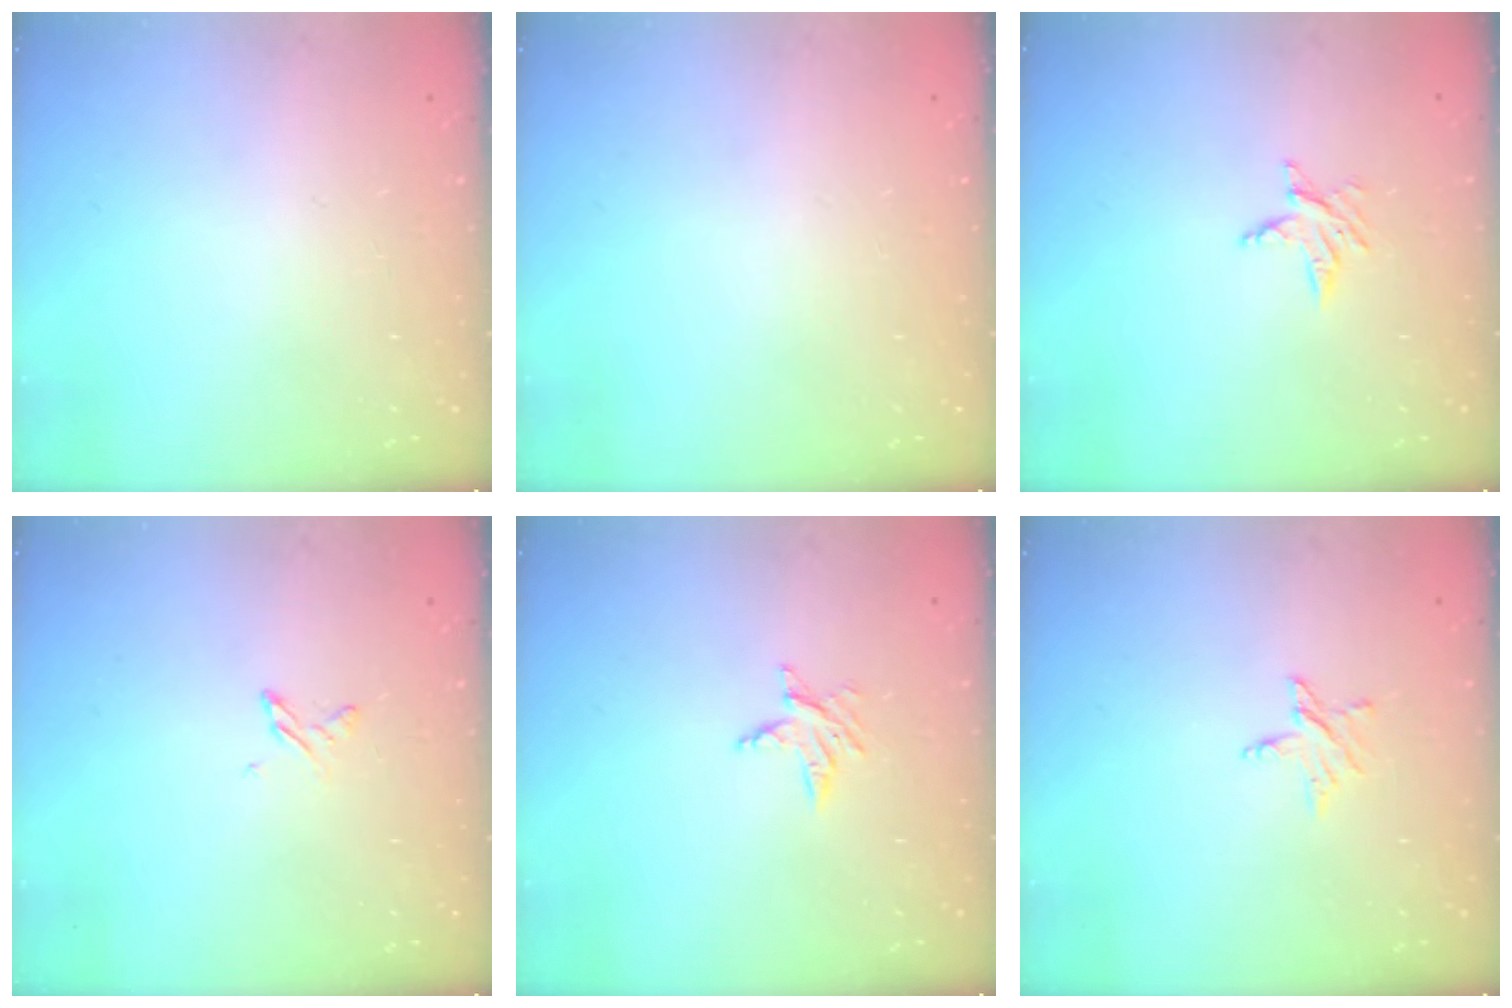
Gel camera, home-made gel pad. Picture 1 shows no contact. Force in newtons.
{"total": 0.0}
{"total": 3.4, "press": 3.4, "slide": 0.4}
{"total": 3.4, "press": 3.4, "slide": 0.5}
{"total": 3.4, "press": 3.4, "slide": 0.4}
{"total": 3.7, "press": 3.7, "slide": 0.3}